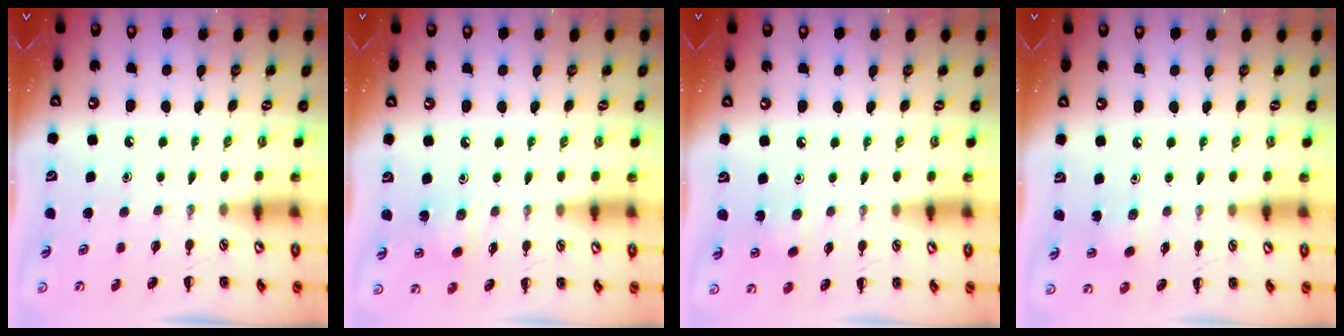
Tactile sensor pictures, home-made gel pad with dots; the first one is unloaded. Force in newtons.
{"total": 3.7, "press": 3.5, "slide": 1.1}
{"total": 3.1, "press": 2.9, "slide": 1.0}
{"total": 2.4, "press": 2.3, "slide": 0.8}